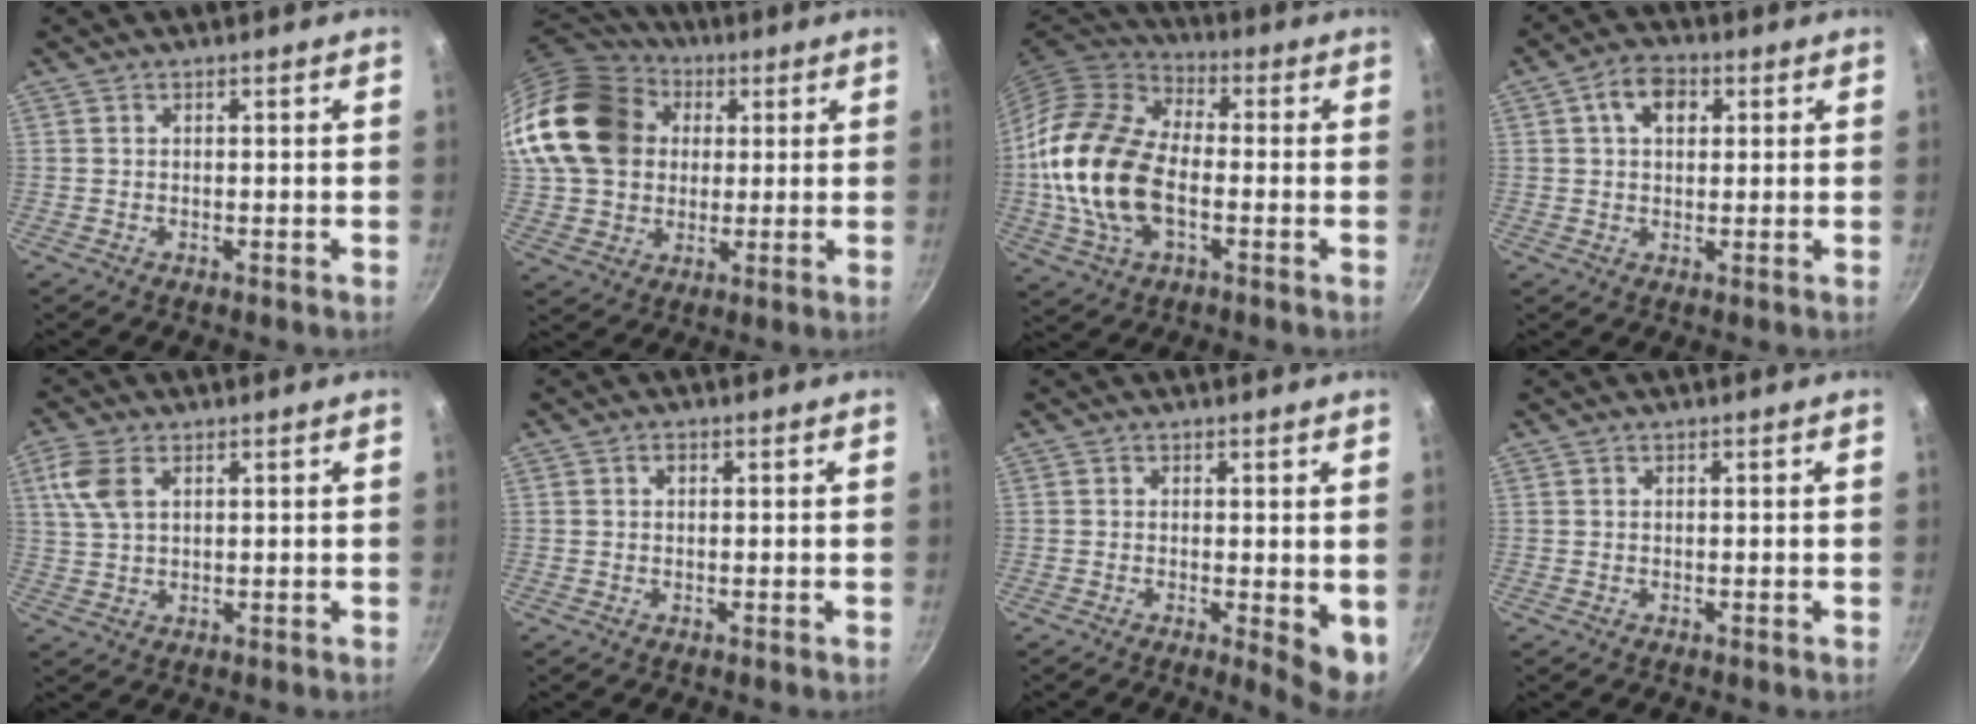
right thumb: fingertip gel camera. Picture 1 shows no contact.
{"total": 22.2, "force": [4.6, 17.7, 12.5], "torque": [-0.226, 0.030, 0.086]}
{"total": 20.0, "force": [-2.4, 12.1, 15.8], "torque": [-0.294, 0.026, -0.055]}
{"total": 6.5, "force": [2.0, 4.4, 4.3], "torque": [-0.050, 0.006, 0.024]}
{"total": 6.3, "force": [2.3, 3.7, 4.6], "torque": [-0.099, 0.005, 0.046]}
{"total": 0.9, "force": [0.2, 0.7, 0.6], "torque": [-0.006, 0.004, 0.004]}
{"total": 5.5, "force": [-0.3, 2.0, 5.1], "torque": [-0.060, -0.009, -0.002]}
{"total": 0.0}